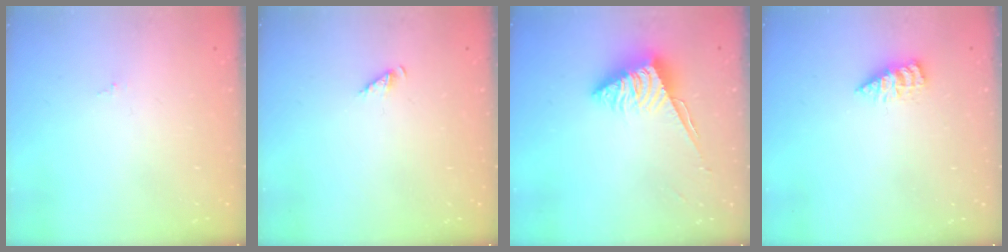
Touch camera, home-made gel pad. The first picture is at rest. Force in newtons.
{"total": 2.0, "press": 1.9, "slide": 0.3}
{"total": 6.2, "press": 6.2, "slide": 0.4}
{"total": 2.9, "press": 2.8, "slide": 0.4}